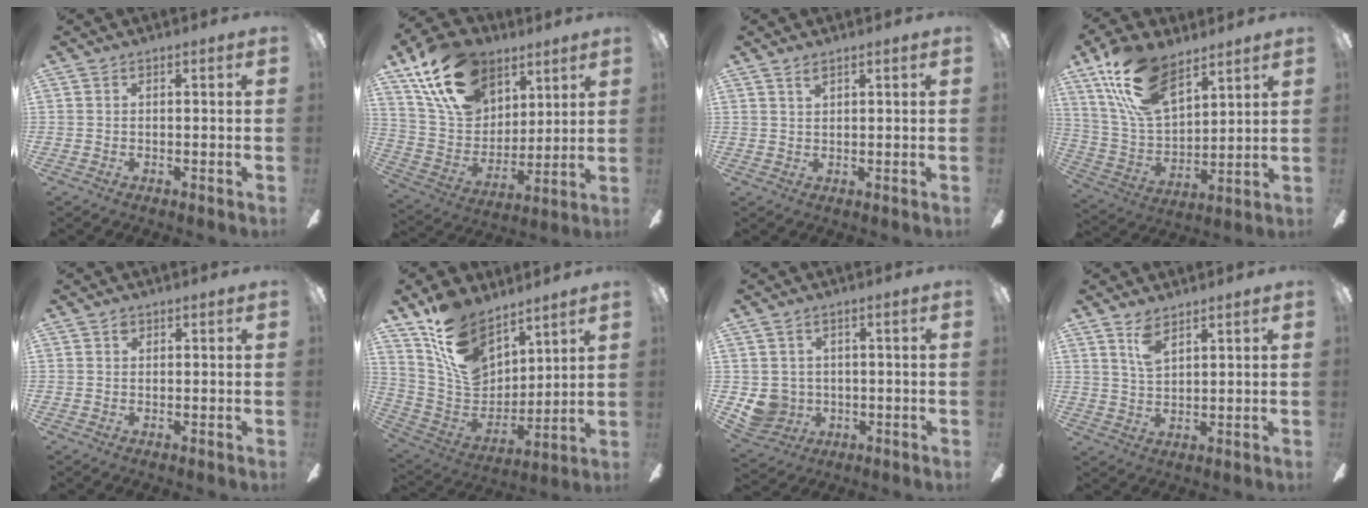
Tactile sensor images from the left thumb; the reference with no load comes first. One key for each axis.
{"total": 20.6, "fx": 12.7, "fy": 13.0, "fz": 9.6, "tx": -0.177, "ty": -0.053, "tz": 0.238}
{"total": 1.8, "fx": 1.4, "fy": 0.7, "fz": 0.9, "tx": -0.014, "ty": -0.003, "tz": 0.023}
{"total": 18.5, "fx": 11.5, "fy": 9.3, "fz": 11.2, "tx": -0.237, "ty": -0.040, "tz": 0.209}
{"total": 1.2, "fx": 0.5, "fy": 0.8, "fz": 0.6, "tx": -0.007, "ty": -0.002, "tz": 0.008}
{"total": 16.2, "fx": 10.4, "fy": 10.0, "fz": 7.5, "tx": -0.152, "ty": -0.050, "tz": 0.205}
{"total": 6.2, "fx": -0.1, "fy": 6.1, "fz": 1.5, "tx": -0.054, "ty": -0.001, "tz": 0.004}
{"total": 5.5, "fx": 3.8, "fy": 2.1, "fz": 3.4, "tx": -0.076, "ty": -0.004, "tz": 0.070}